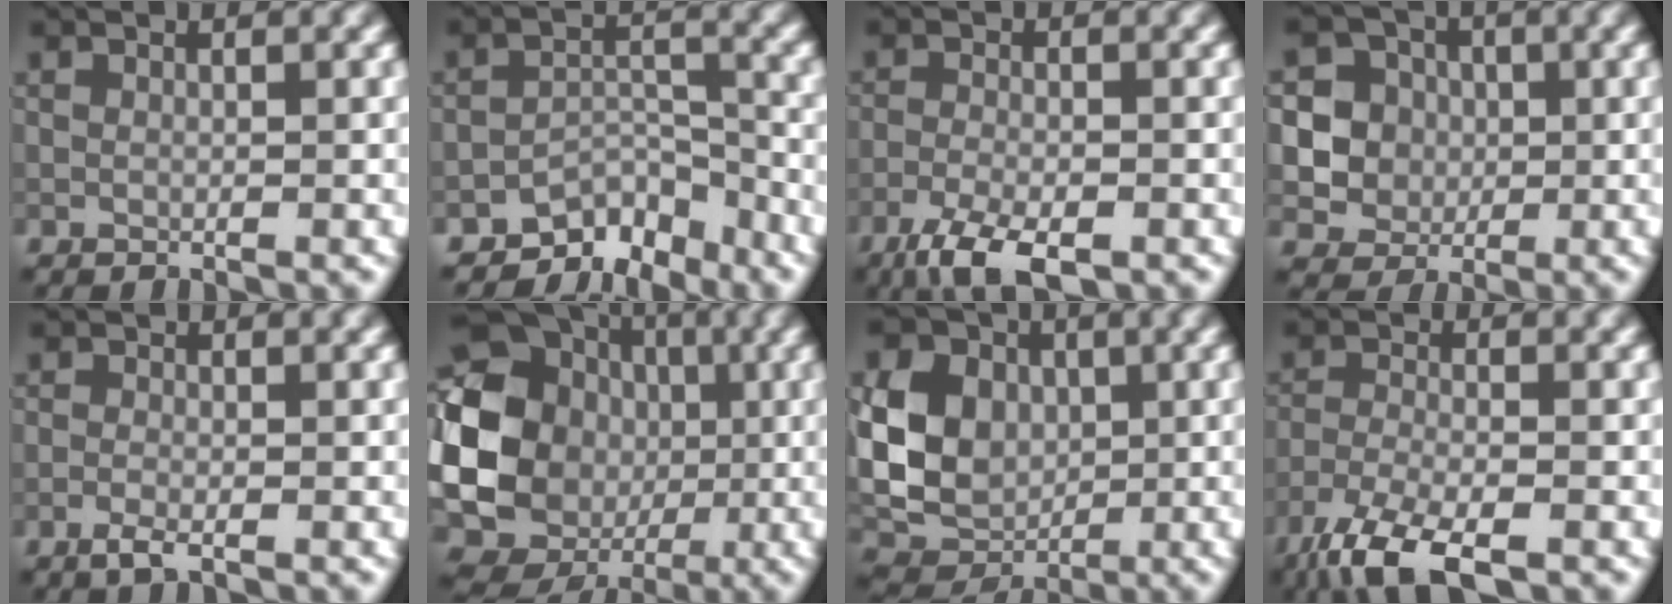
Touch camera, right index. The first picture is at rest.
{"total": 5.0, "force": [-4.2, 2.2, 1.5], "torque": [-0.003, 0.000, -0.074]}
{"total": 5.6, "force": [-3.8, 1.8, 3.7], "torque": [-0.076, -0.011, -0.074]}
{"total": 6.2, "force": [0.7, 5.9, 1.8], "torque": [-0.031, 0.018, 0.009]}
{"total": 1.6, "force": [-0.8, 0.6, 1.2], "torque": [-0.028, -0.002, -0.021]}
{"total": 22.9, "force": [-1.4, 21.4, 8.2], "torque": [-0.162, -0.006, -0.071]}
{"total": 9.6, "force": [1.3, 7.5, 5.8], "torque": [-0.116, 0.007, 0.018]}
{"total": 6.8, "force": [-4.9, 1.9, 4.4], "torque": [-0.092, -0.016, -0.102]}